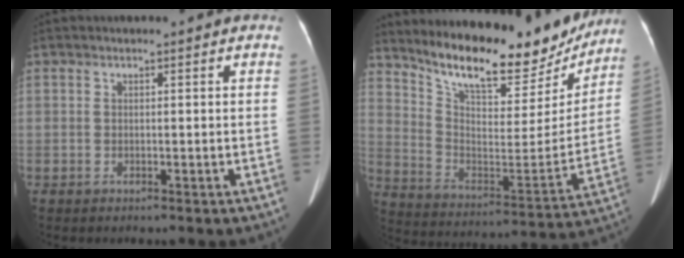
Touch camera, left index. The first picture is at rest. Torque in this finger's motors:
{"motor_torque": [1.01, -1.13, 0.21, 0.10]}